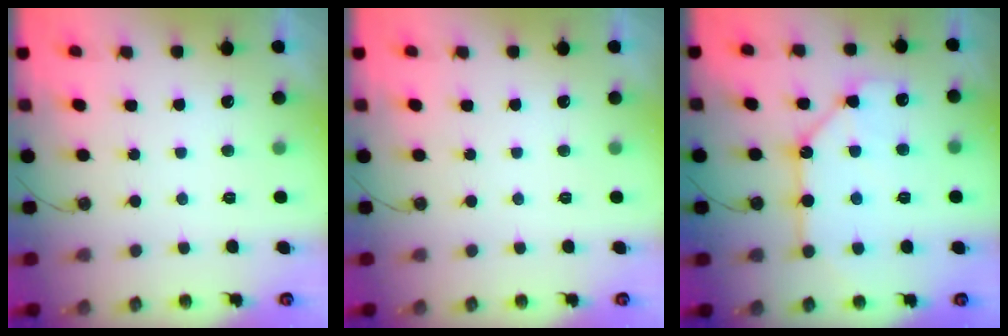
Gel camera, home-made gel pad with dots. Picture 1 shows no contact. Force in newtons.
{"total": 0.0}
{"total": 11.7, "press": 11.7, "slide": 0.9}